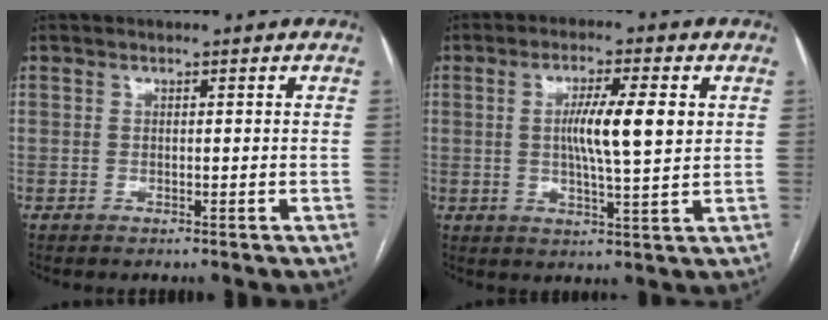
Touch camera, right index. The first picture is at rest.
{"total": 8.3, "force": [1.3, 0.5, 8.1], "torque": [-0.144, 0.001, 0.022]}